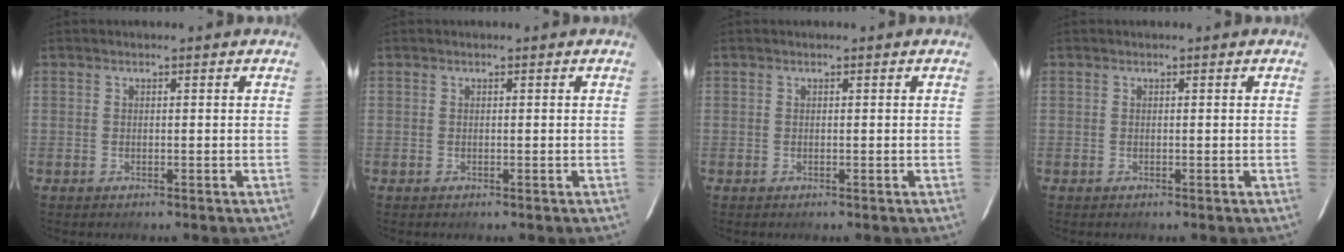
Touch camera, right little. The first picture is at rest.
{"total": 0.0}
{"total": 0.0}
{"total": 0.0}